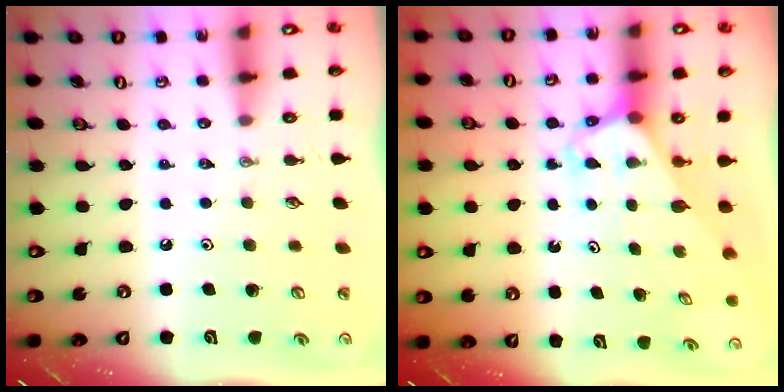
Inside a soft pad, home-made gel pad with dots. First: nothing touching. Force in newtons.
{"total": 3.2, "press": 3.2, "slide": 0.2}